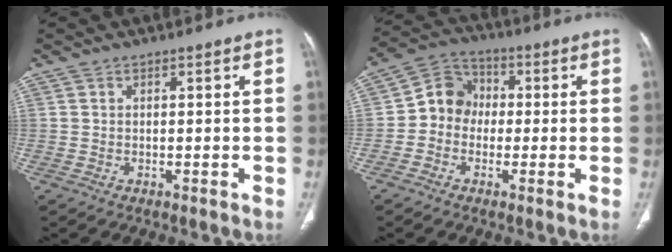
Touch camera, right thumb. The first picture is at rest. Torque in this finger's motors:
{"motor_torque": [1.06, 0.82, 0.63, -0.47, 0.00]}